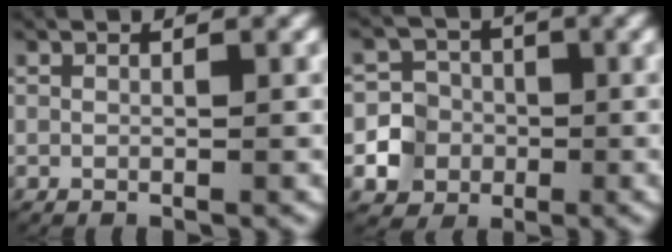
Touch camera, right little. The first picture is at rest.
{"total": 6.6, "force": [-1.9, 6.1, 1.5], "torque": [-0.032, -0.008, -0.042]}